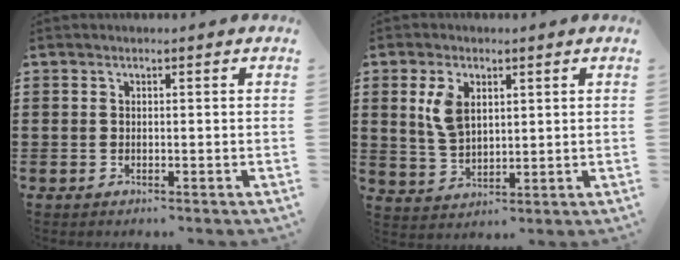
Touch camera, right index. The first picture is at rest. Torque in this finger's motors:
{"motor_torque": [1.20, 0.78, 0.40, 0.13]}